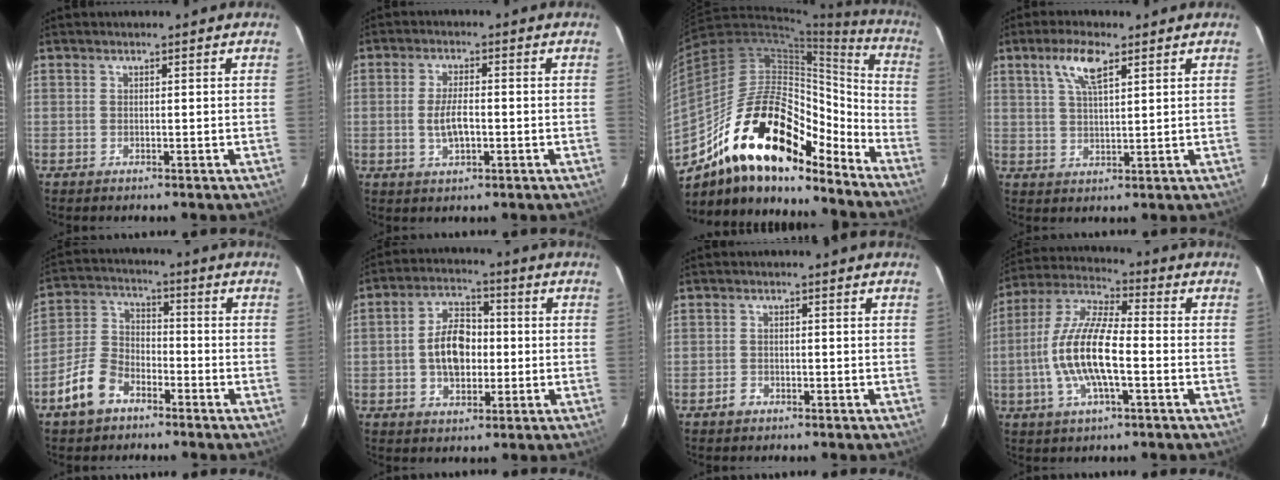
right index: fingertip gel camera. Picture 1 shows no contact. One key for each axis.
{"total": 5.3, "fx": -0.9, "fy": 2.2, "fz": 4.7, "tx": -0.092, "ty": 0.000, "tz": -0.013}
{"total": 25.7, "fx": -17.3, "fy": 10.2, "fz": 16.0, "tx": -0.272, "ty": 0.000, "tz": -0.292}
{"total": 6.2, "fx": 3.3, "fy": 1.9, "fz": 4.9, "tx": -0.092, "ty": 0.008, "tz": 0.064}
{"total": 9.6, "fx": -6.1, "fy": 5.6, "fz": 4.8, "tx": -0.111, "ty": 0.019, "tz": -0.116}
{"total": 9.7, "fx": -0.8, "fy": 6.3, "fz": 7.4, "tx": -0.136, "ty": 0.023, "tz": -0.008}
{"total": 2.0, "fx": -1.3, "fy": 1.4, "fz": 0.5, "tx": -0.011, "ty": 0.003, "tz": -0.023}
{"total": 14.3, "fx": -2.9, "fy": 4.3, "fz": 13.4, "tx": -0.272, "ty": 0.003, "tz": -0.060}